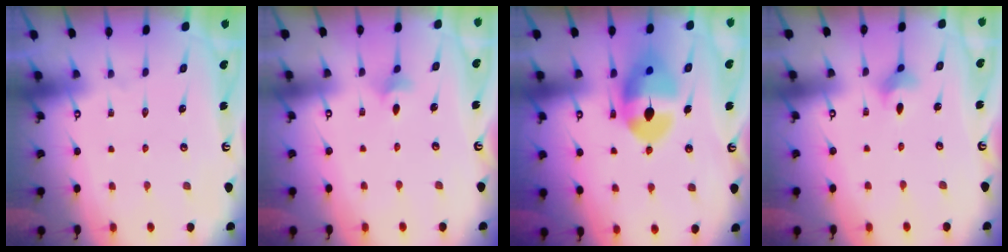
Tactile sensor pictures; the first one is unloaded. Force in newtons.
{"total": 3.8, "press": 3.6, "slide": 1.1}
{"total": 13.4, "press": 13.2, "slide": 1.8}
{"total": 2.9, "press": 2.9, "slide": 0.4}